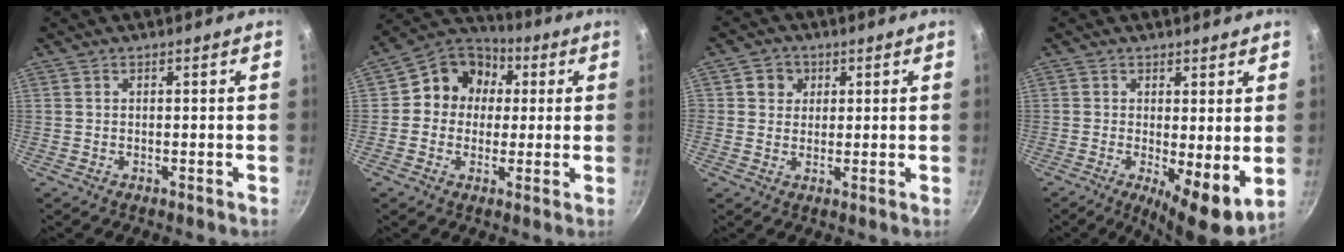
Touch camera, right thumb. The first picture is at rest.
{"total": 11.5, "force": [1.7, 10.3, 5.0], "torque": [-0.040, 0.021, 0.004]}
{"total": 4.0, "force": [1.2, 3.7, 0.9], "torque": [0.017, 0.001, 0.013]}
{"total": 7.7, "force": [-0.1, 2.4, 7.3], "torque": [-0.103, -0.020, 0.001]}